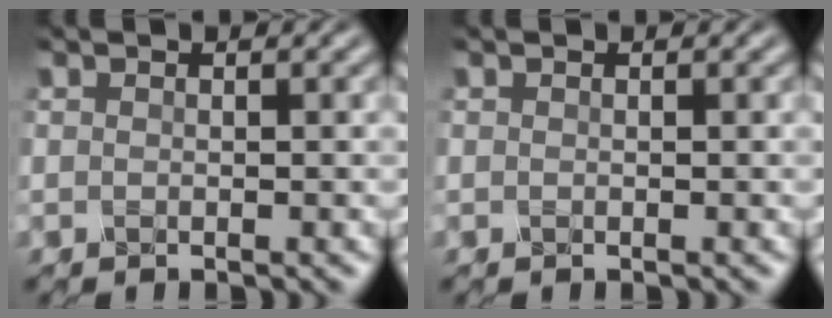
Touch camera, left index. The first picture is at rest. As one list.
[{"total": 0.0}]